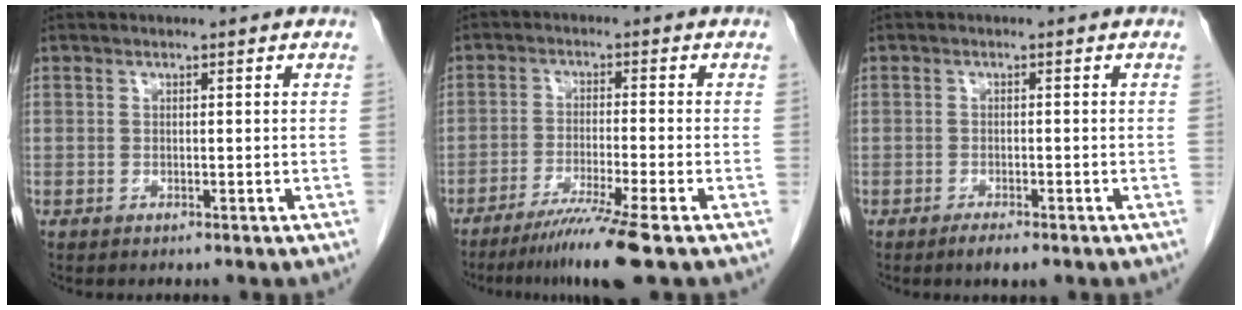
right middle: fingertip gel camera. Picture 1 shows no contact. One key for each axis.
{"total": 8.6, "fx": -6.1, "fy": -1.7, "fz": 5.7, "tx": -0.093, "ty": -0.030, "tz": -0.106}
{"total": 2.5, "fx": -1.8, "fy": 0.5, "fz": 1.6, "tx": -0.029, "ty": -0.004, "tz": -0.026}